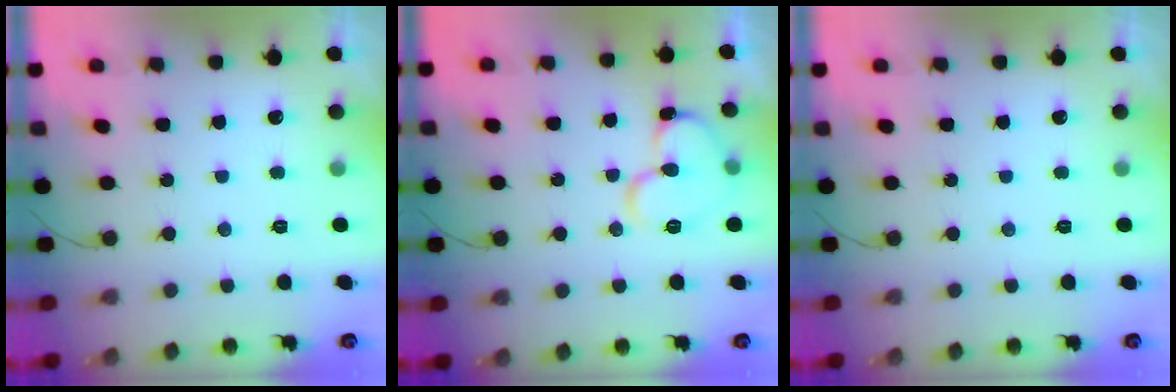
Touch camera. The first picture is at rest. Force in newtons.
{"total": 12.8, "press": 12.7, "slide": 1.7}
{"total": 0.0}